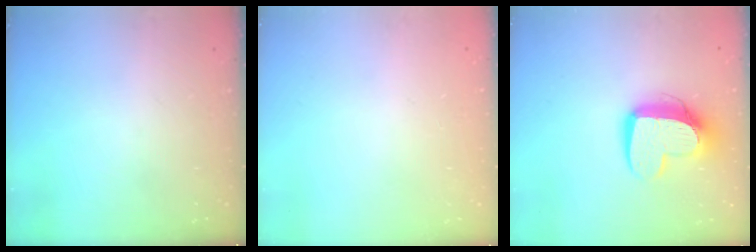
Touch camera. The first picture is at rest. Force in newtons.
{"total": 0.0}
{"total": 12.2, "press": 12.1, "slide": 0.8}